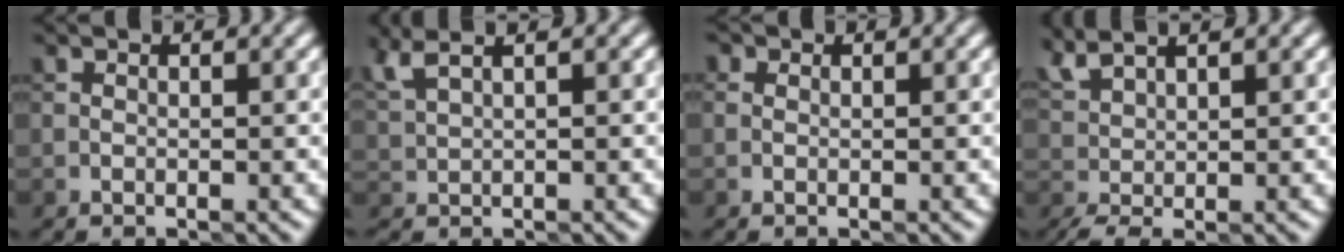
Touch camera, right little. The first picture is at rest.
{"total": 2.5, "force": [1.8, 0.7, 1.5], "torque": [-0.028, 0.009, 0.043]}
{"total": 0.9, "force": [0.4, 0.7, 0.4], "torque": [-0.001, -0.005, -0.010]}
{"total": 2.6, "force": [1.1, 0.8, 2.2], "torque": [-0.045, 0.006, 0.030]}